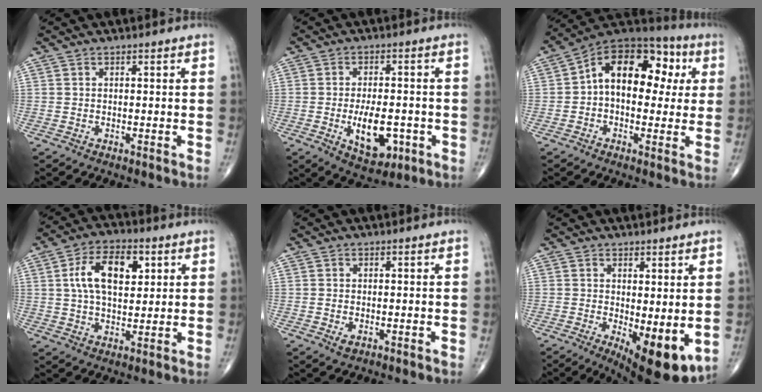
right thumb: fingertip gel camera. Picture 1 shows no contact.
{"total": 9.7, "force": [-2.6, 5.0, 7.9], "torque": [-0.113, 0.002, -0.028]}
{"total": 17.4, "force": [2.6, 11.0, 13.3], "torque": [-0.157, 0.039, 0.030]}
{"total": 11.6, "force": [3.2, 6.4, 9.1], "torque": [-0.144, 0.001, 0.052]}
{"total": 1.2, "force": [-0.3, 0.7, 1.0], "torque": [-0.017, -0.003, -0.003]}
{"total": 10.1, "force": [-1.3, 3.6, 9.3], "torque": [-0.125, -0.026, -0.007]}